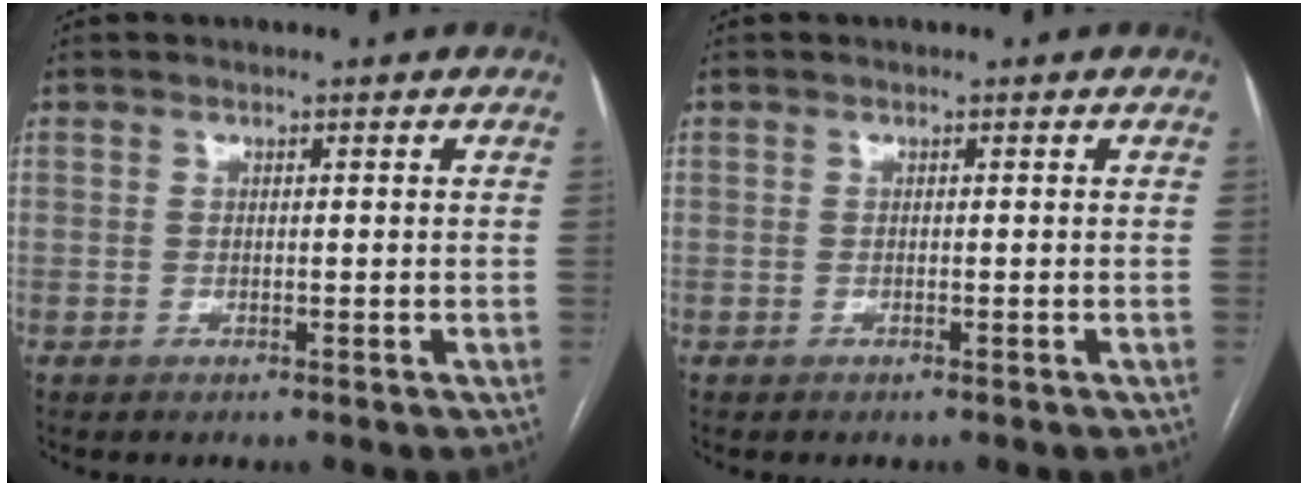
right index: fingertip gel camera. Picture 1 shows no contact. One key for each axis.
{"total": 0.0}